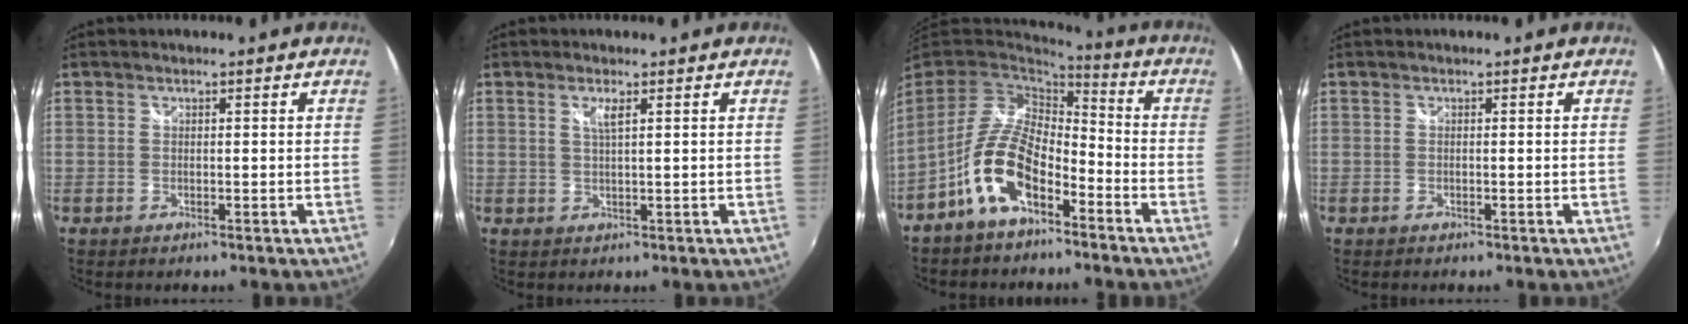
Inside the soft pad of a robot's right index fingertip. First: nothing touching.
{"total": 2.0, "force": [0.9, 0.1, 1.8], "torque": [-0.032, -0.002, 0.015]}
{"total": 12.9, "force": [-6.9, 6.0, 9.1], "torque": [-0.189, 0.004, -0.131]}
{"total": 0.0}